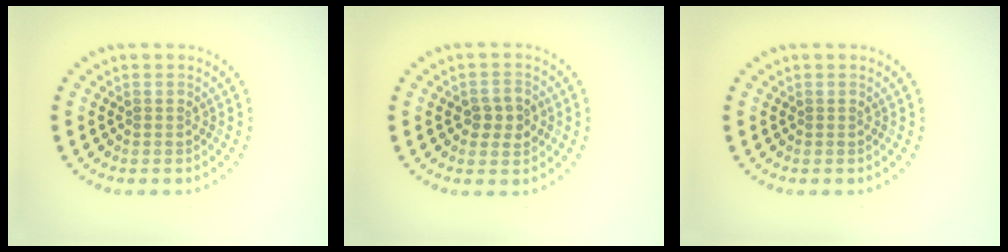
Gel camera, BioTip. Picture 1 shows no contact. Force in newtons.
{"total": 2.4, "press": 2.4, "slide": 0.2}
{"total": 0.0}